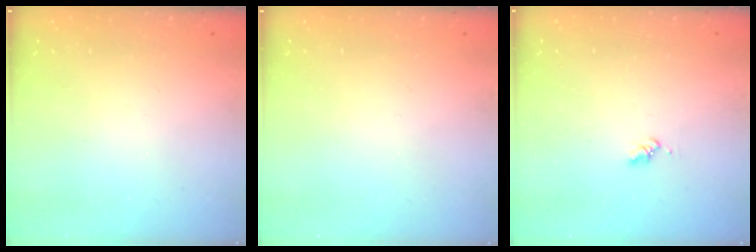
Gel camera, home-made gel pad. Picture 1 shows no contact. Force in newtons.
{"total": 0.0}
{"total": 1.6, "press": 1.6, "slide": 0.3}